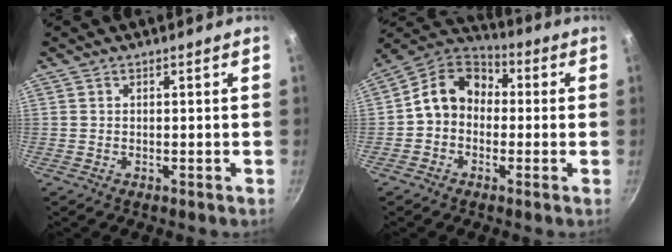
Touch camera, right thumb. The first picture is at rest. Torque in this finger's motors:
{"motor_torque": [0.74, 0.63, 0.81, -0.45, 0.37]}